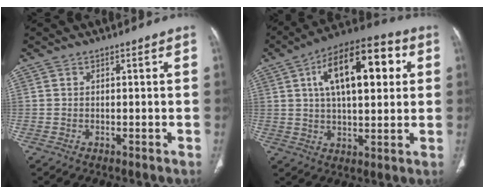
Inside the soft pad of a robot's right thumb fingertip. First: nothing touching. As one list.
[{"total": 18.5, "force": [5.3, 8.4, 15.7], "torque": [-0.222, 0.012, 0.077]}]